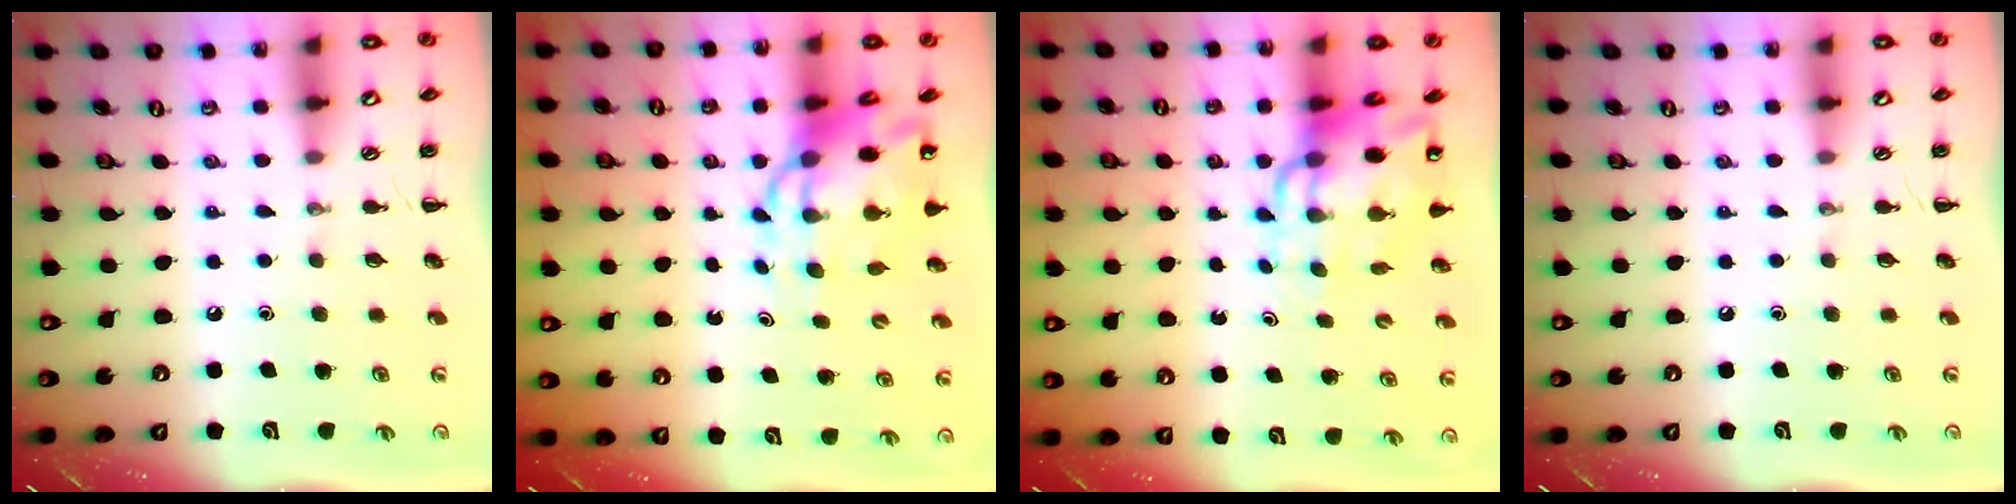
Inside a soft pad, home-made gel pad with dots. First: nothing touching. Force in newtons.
{"total": 9.8, "press": 9.3, "slide": 2.9}
{"total": 12.1, "press": 11.6, "slide": 3.3}
{"total": 0.0}